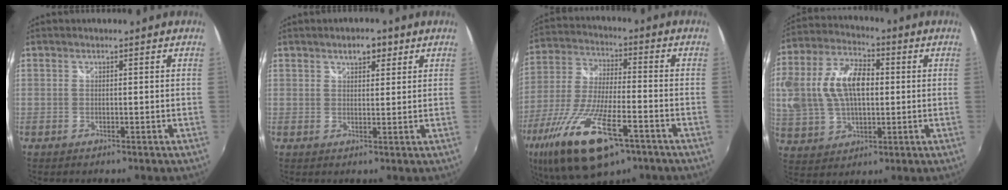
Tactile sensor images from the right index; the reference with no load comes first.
{"total": 3.7, "force": [2.2, 2.0, 2.2], "torque": [-0.030, 0.011, 0.033]}
{"total": 22.8, "force": [-12.5, 7.9, 17.4], "torque": [-0.362, -0.063, -0.224]}
{"total": 17.8, "force": [2.0, 10.7, 14.0], "torque": [-0.304, 0.023, 0.041]}